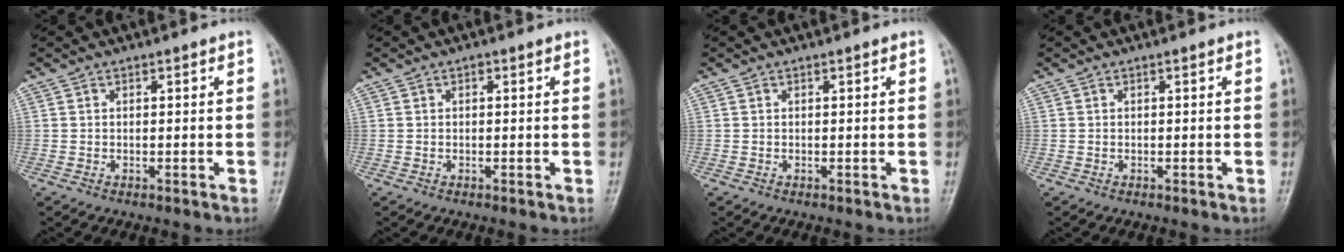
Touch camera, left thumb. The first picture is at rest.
{"total": 0.5, "force": [0.2, 0.4, 0.3], "torque": [0.000, 0.001, 0.000]}
{"total": 0.0}
{"total": 0.0}